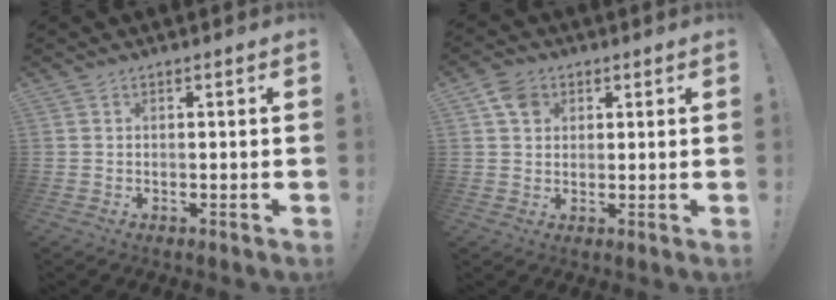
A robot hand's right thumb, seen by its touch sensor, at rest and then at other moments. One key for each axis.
{"total": 5.9, "fx": 2.5, "fy": 4.7, "fz": 2.7, "tx": -0.041, "ty": -0.001, "tz": 0.049}